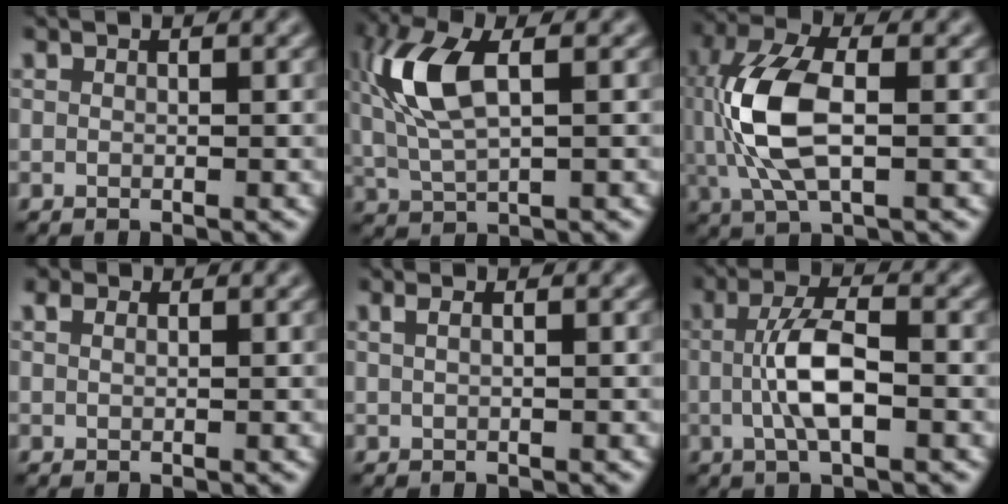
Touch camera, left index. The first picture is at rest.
{"total": 6.8, "force": [1.4, 2.8, 6.1], "torque": [-0.141, 0.012, 0.024]}
{"total": 7.9, "force": [0.1, 3.6, 7.0], "torque": [-0.162, 0.008, -0.001]}
{"total": 0.9, "force": [0.6, 0.5, 0.5], "torque": [-0.012, 0.002, 0.005]}
{"total": 0.9, "force": [0.4, 0.3, 0.8], "torque": [-0.016, 0.003, 0.006]}
{"total": 4.9, "force": [-0.4, 1.5, 4.6], "torque": [-0.096, 0.006, -0.012]}